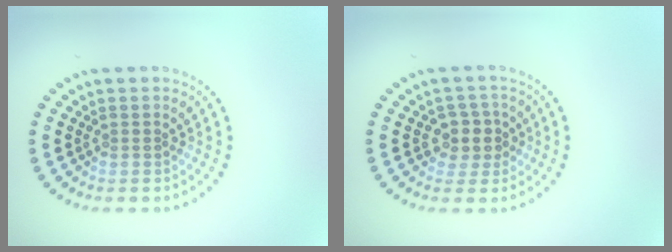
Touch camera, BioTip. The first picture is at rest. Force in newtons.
{"total": 2.5, "press": 2.2, "slide": 1.1}